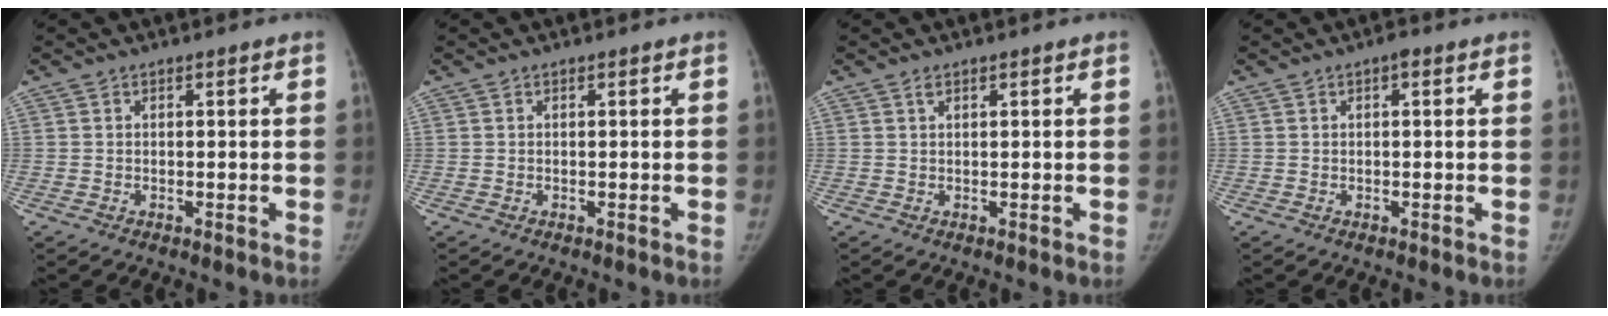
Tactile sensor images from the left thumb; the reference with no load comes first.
{"total": 0.0}
{"total": 0.7, "force": [0.5, 0.3, 0.4], "torque": [-0.008, 0.002, 0.009]}
{"total": 1.1, "force": [0.3, 0.5, 0.9], "torque": [-0.010, 0.004, -0.001]}